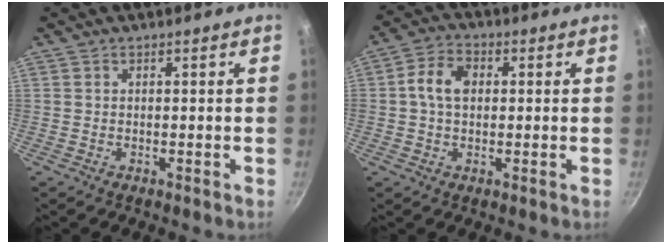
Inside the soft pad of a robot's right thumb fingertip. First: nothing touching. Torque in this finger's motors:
{"motor_torque": [0.26, 0.25, 0.02, 0.08, 0.19]}